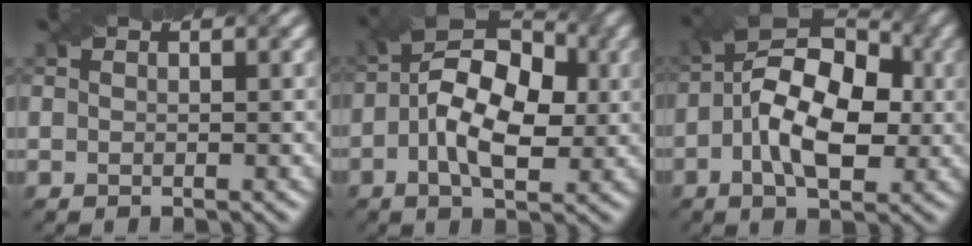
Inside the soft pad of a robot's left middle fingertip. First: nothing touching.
{"total": 9.3, "force": [-0.2, 5.1, 7.8], "torque": [-0.126, 0.014, -0.007]}
{"total": 10.4, "force": [-0.5, 5.6, 8.7], "torque": [-0.142, 0.017, -0.015]}